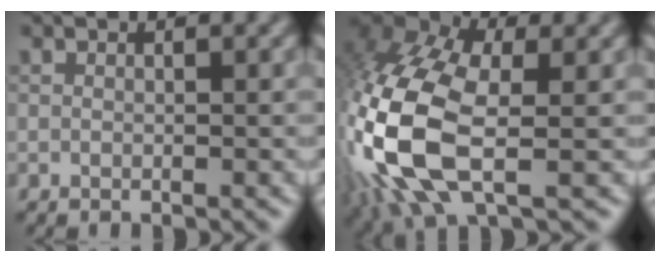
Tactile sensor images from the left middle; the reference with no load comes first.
{"total": 13.6, "force": [-2.3, 7.6, 11.0], "torque": [-0.279, -0.013, -0.046]}